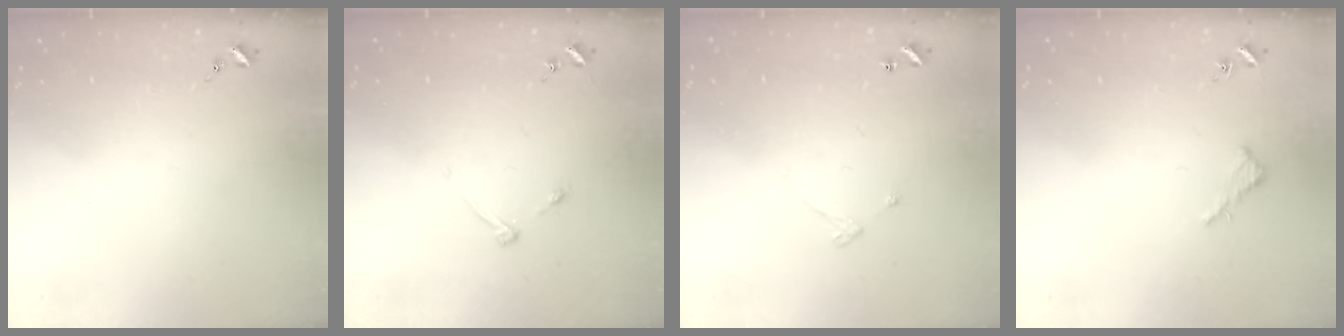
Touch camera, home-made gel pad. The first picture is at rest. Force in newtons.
{"total": 3.9, "press": 3.8, "slide": 0.6}
{"total": 3.4, "press": 3.4, "slide": 0.5}
{"total": 2.6, "press": 2.6, "slide": 0.2}